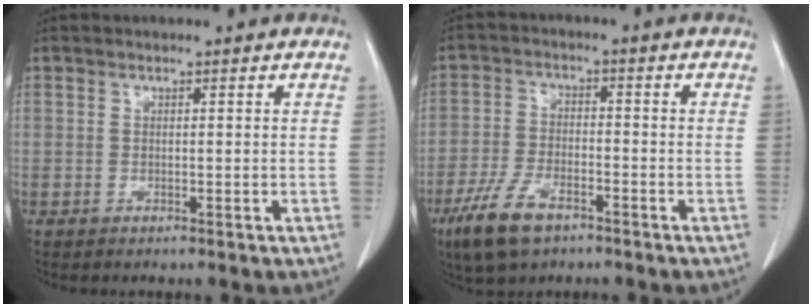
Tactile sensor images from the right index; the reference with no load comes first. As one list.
[{"total": 9.0, "force": [-5.6, 3.6, 6.1], "torque": [-0.133, -0.010, -0.102]}]